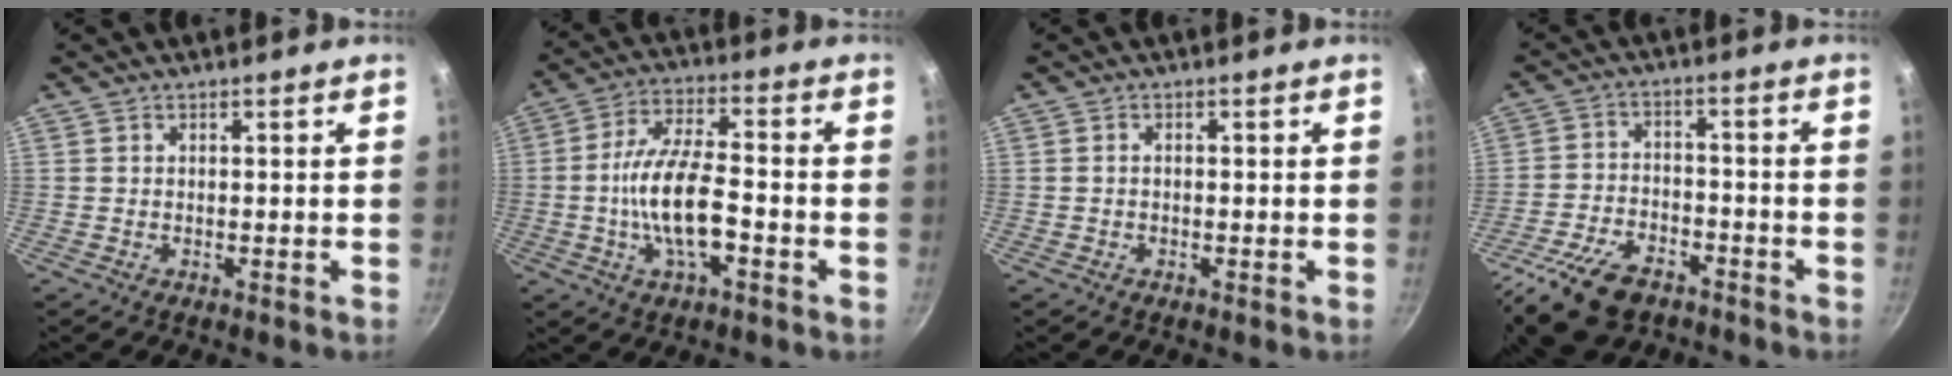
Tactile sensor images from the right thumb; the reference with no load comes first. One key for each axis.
{"total": 12.4, "fx": -3.0, "fy": 4.7, "fz": 11.1, "tx": -0.202, "ty": 0.028, "tz": -0.064}
{"total": 0.8, "fx": -0.2, "fy": 0.5, "fz": 0.5, "tx": -0.011, "ty": 0.006, "tz": -0.002}
{"total": 14.3, "fx": -9.0, "fy": 7.7, "fz": 7.9, "tx": -0.150, "ty": 0.034, "tz": -0.165}